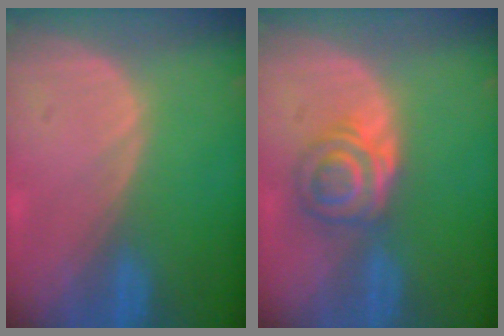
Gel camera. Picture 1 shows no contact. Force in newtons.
{"total": 5.6, "press": 5.3, "slide": 1.8}